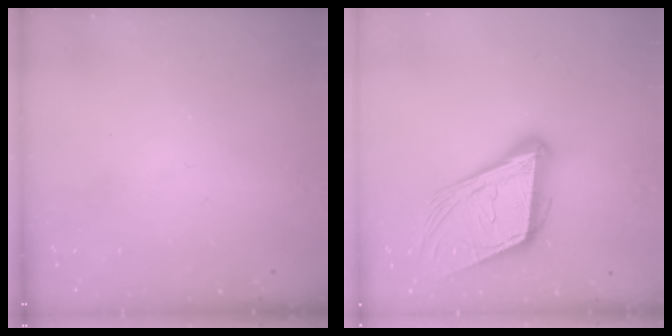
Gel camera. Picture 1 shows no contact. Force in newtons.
{"total": 18.8, "press": 18.4, "slide": 4.2}